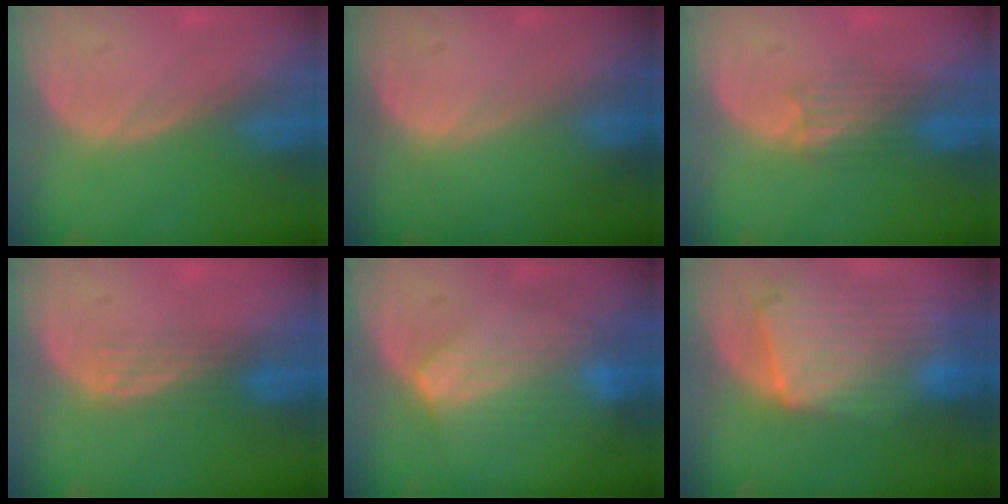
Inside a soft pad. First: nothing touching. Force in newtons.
{"total": 0.0}
{"total": 3.2, "press": 3.2, "slide": 0.2}
{"total": 2.9, "press": 2.8, "slide": 1.0}
{"total": 7.1, "press": 6.4, "slide": 3.0}
{"total": 10.7, "press": 9.3, "slide": 5.3}